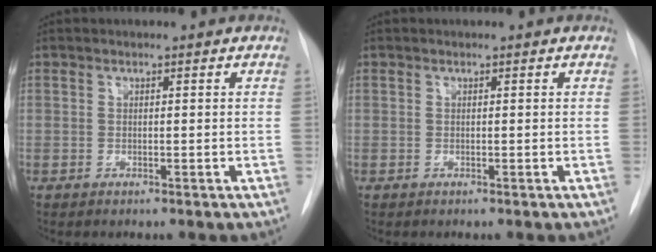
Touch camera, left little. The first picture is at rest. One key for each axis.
{"total": 0.0}